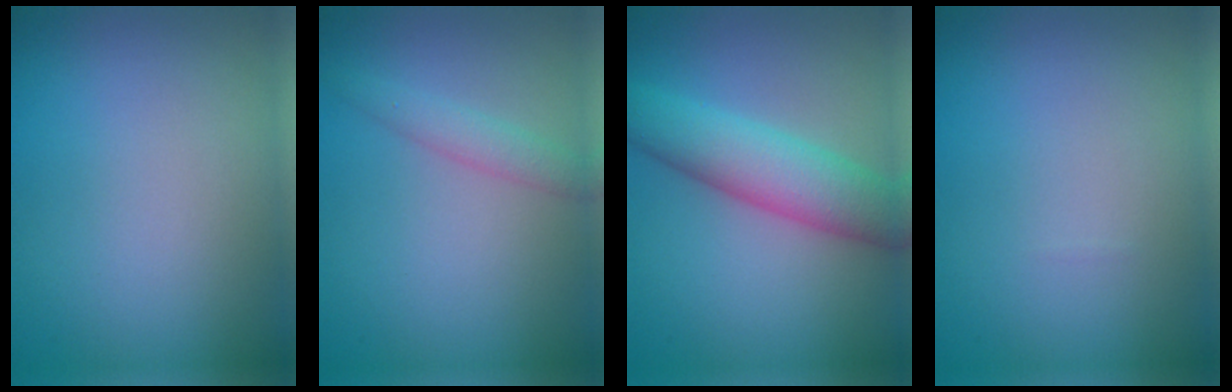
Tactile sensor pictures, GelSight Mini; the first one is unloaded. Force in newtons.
{"total": 1.9, "press": 1.9, "slide": 0.0}
{"total": 6.2, "press": 6.2, "slide": 0.1}
{"total": 0.0}